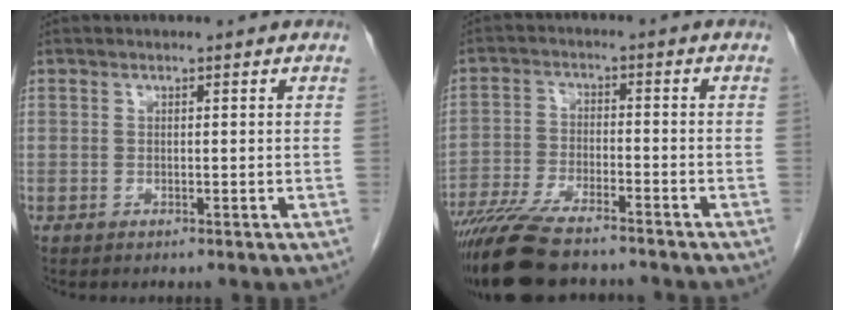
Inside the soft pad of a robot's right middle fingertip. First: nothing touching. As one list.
[{"total": 13.1, "force": [-11.1, 2.4, 6.6], "torque": [-0.119, -0.024, -0.184]}]